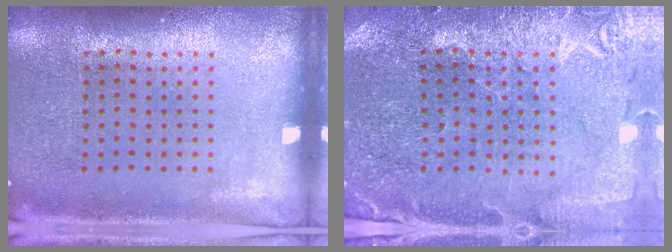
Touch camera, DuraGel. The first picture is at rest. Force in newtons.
{"total": 0.7, "press": 0.7, "slide": 0.3}